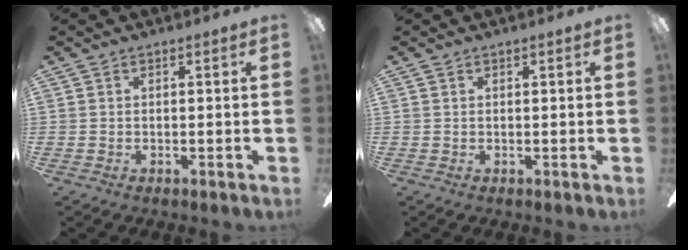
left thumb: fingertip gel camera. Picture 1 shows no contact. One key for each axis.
{"total": 0.0}